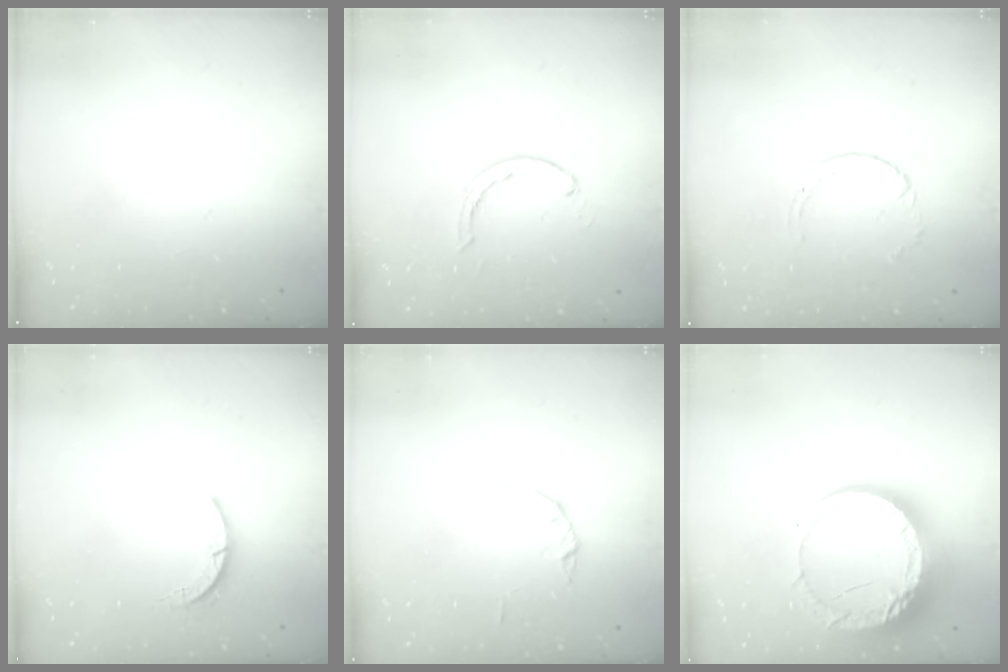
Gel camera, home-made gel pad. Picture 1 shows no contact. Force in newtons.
{"total": 2.9, "press": 2.9, "slide": 0.4}
{"total": 1.0, "press": 1.0, "slide": 0.1}
{"total": 2.7, "press": 2.7, "slide": 0.4}
{"total": 1.0, "press": 1.0, "slide": 0.2}
{"total": 17.1, "press": 17.0, "slide": 1.6}